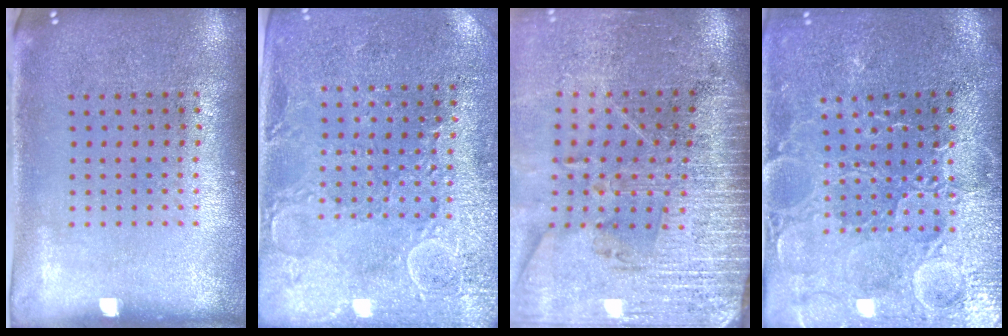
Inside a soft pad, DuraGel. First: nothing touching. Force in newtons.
{"total": 2.7, "press": 2.6, "slide": 0.7}
{"total": 3.5, "press": 3.2, "slide": 1.4}
{"total": 3.7, "press": 3.6, "slide": 0.8}